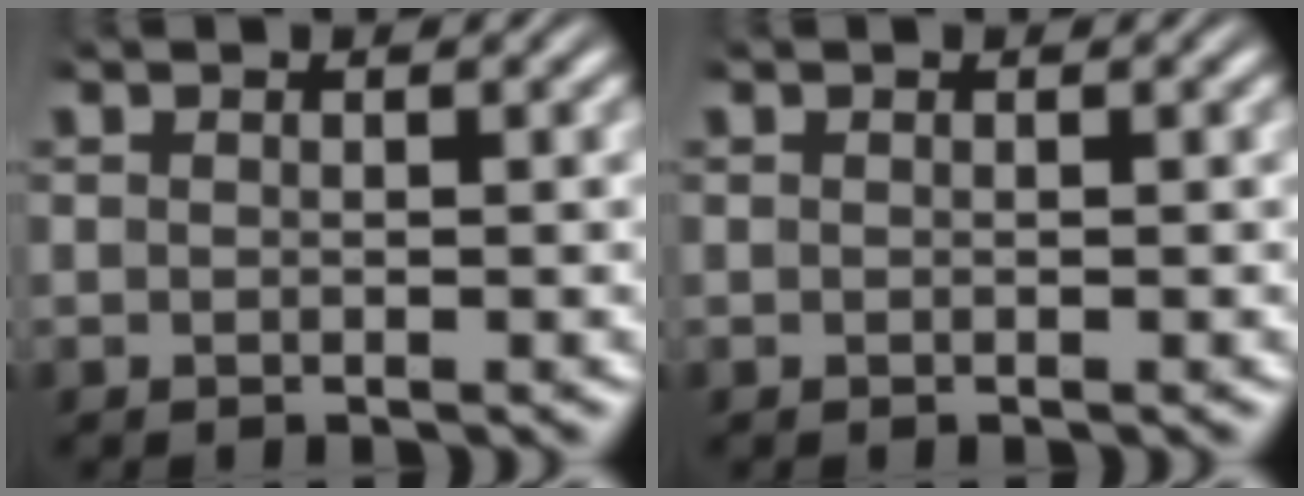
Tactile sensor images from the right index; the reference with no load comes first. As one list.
[{"total": 0.0}]